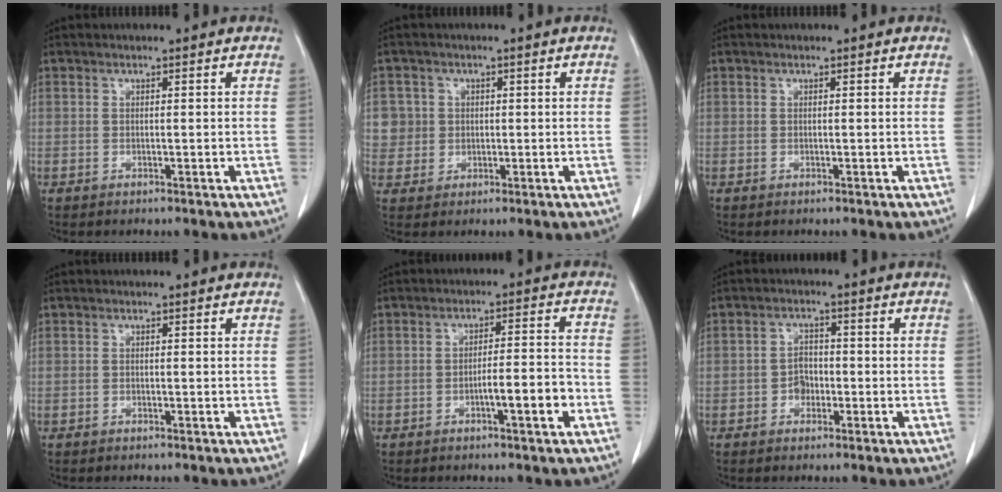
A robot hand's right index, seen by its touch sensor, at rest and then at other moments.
{"total": 4.3, "force": [0.9, 4.2, -0.1], "torque": [0.020, 0.007, 0.019]}
{"total": 0.0}
{"total": 0.0}
{"total": 5.7, "force": [-2.4, 0.4, 5.1], "torque": [-0.076, 0.007, -0.037]}
{"total": 2.7, "force": [-0.9, 2.0, 1.4], "torque": [-0.019, 0.007, -0.017]}